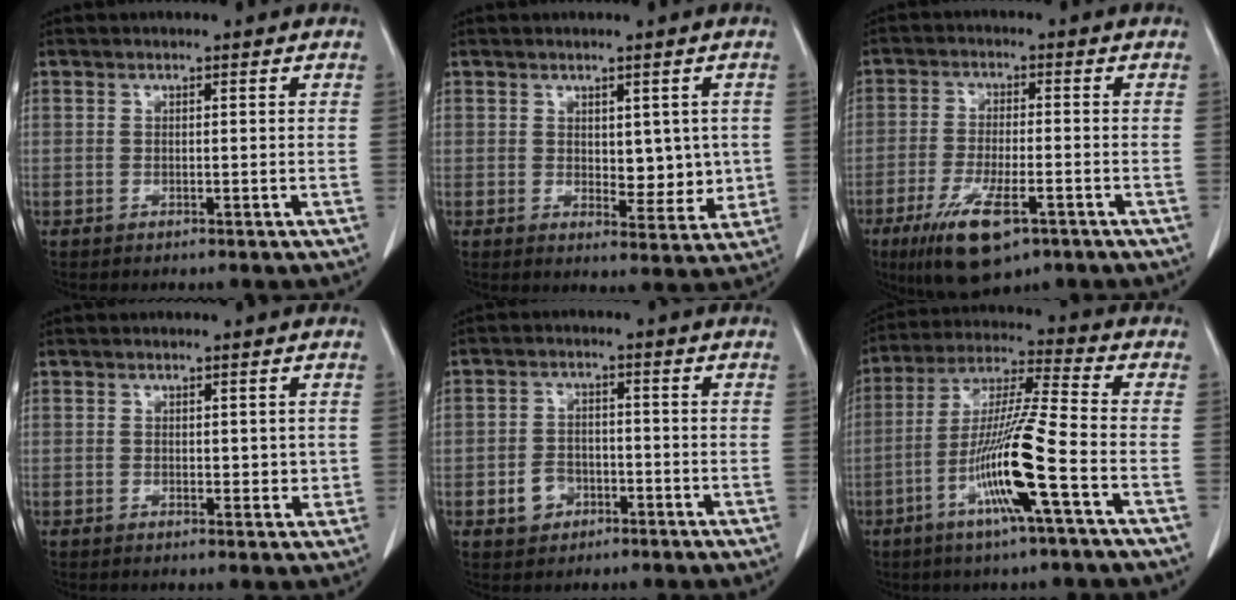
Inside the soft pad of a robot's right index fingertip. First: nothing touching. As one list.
[{"total": 6.1, "force": [0.6, 3.3, 5.0], "torque": [-0.053, -0.005, 0.017]}, {"total": 10.6, "force": [-5.9, 3.0, 8.4], "torque": [-0.156, -0.023, -0.092]}, {"total": 2.3, "force": [0.4, 1.4, 1.8], "torque": [-0.017, -0.005, 0.008]}, {"total": 4.1, "force": [-1.8, 3.3, 1.7], "torque": [-0.030, 0.007, -0.024]}, {"total": 13.6, "force": [-5.0, -0.7, 12.6], "torque": [-0.248, -0.008, -0.101]}]